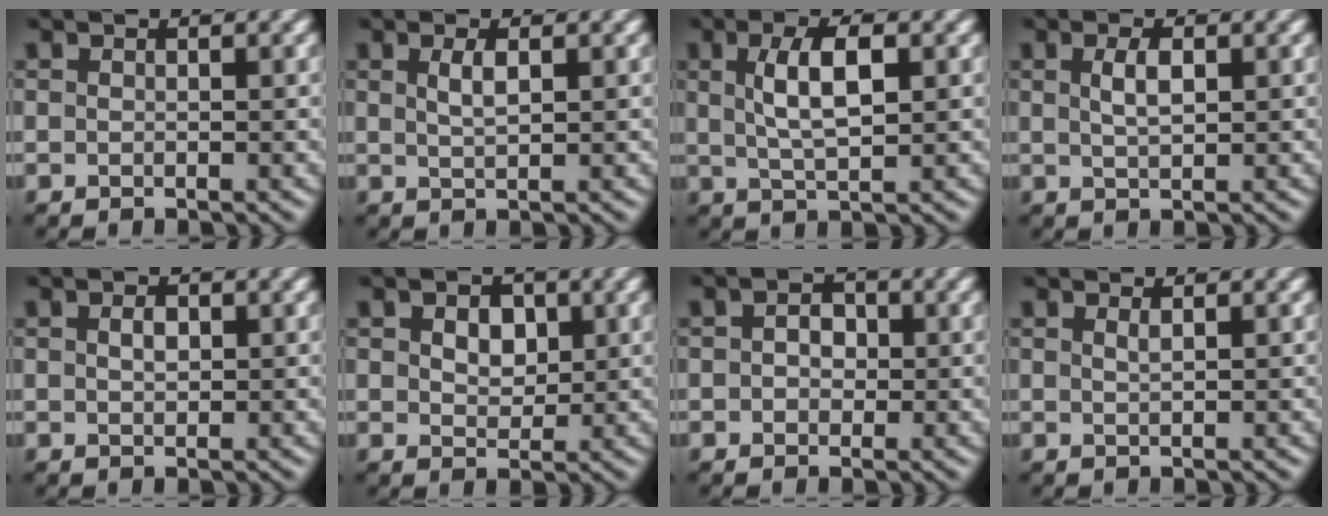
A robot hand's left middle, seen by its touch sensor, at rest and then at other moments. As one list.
[{"total": 1.6, "force": [0.6, 0.5, 1.4], "torque": [-0.026, 0.002, 0.012]}, {"total": 4.6, "force": [1.1, 1.5, 4.2], "torque": [-0.083, 0.005, 0.021]}, {"total": 2.0, "force": [0.6, 0.7, 1.8], "torque": [-0.037, 0.002, 0.013]}, {"total": 1.3, "force": [0.3, 0.7, 1.0], "torque": [-0.018, 0.002, 0.007]}, {"total": 3.2, "force": [1.0, 2.1, 2.2], "torque": [-0.034, 0.004, 0.012]}, {"total": 2.3, "force": [0.3, 1.8, 1.5], "torque": [-0.016, 0.006, -0.010]}, {"total": 0.8, "force": [0.4, 0.2, 0.6], "torque": [-0.007, 0.001, 0.007]}]